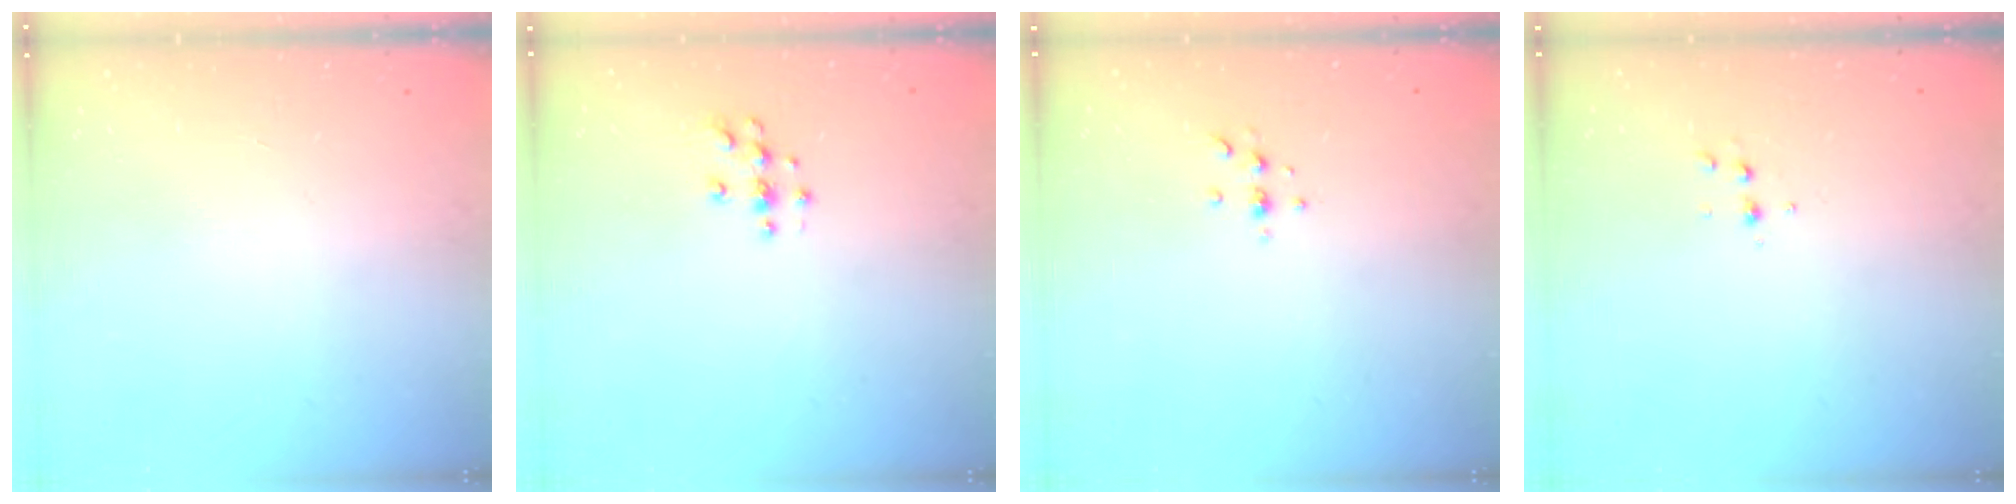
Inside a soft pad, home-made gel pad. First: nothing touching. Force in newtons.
{"total": 3.9, "press": 3.8, "slide": 0.4}
{"total": 3.7, "press": 3.3, "slide": 1.6}
{"total": 4.1, "press": 4.0, "slide": 1.1}